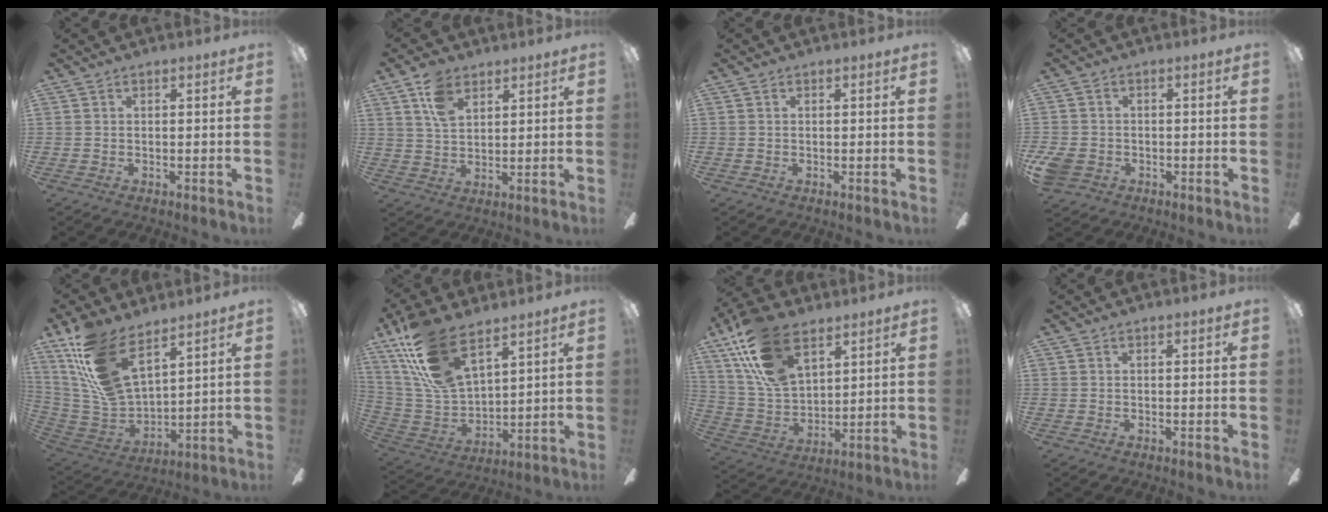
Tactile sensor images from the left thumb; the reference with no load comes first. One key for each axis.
{"total": 8.0, "fx": 4.6, "fy": 4.8, "fz": 4.4, "tx": -0.085, "ty": -0.002, "tz": 0.087}
{"total": 0.0}
{"total": 5.0, "fx": -2.2, "fy": 3.7, "fz": 2.5, "tx": -0.063, "ty": 0.009, "tz": -0.043}
{"total": 18.6, "fx": 12.0, "fy": 8.0, "fz": 11.8, "tx": -0.271, "ty": -0.066, "tz": 0.220}
{"total": 19.2, "fx": 12.9, "fy": 8.2, "fz": 11.6, "tx": -0.267, "ty": -0.059, "tz": 0.235}
{"total": 20.2, "fx": 11.5, "fy": 11.1, "fz": 12.4, "tx": -0.263, "ty": -0.038, "tz": 0.211}
{"total": 0.0}